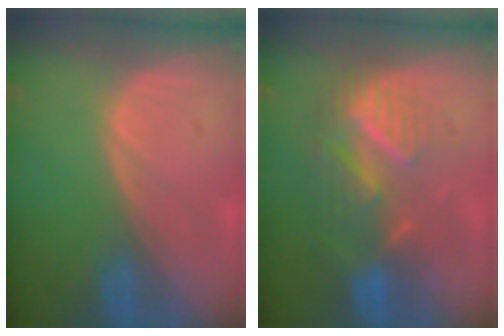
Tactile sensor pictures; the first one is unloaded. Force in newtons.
{"total": 8.9, "press": 7.8, "slide": 4.4}